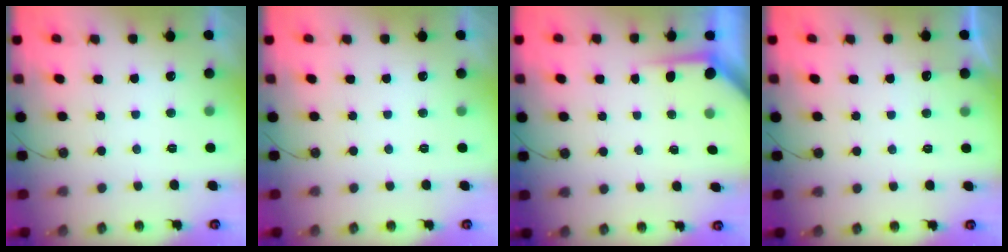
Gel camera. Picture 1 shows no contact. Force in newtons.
{"total": 0.0}
{"total": 3.4, "press": 3.4, "slide": 0.3}
{"total": 2.7, "press": 2.7, "slide": 0.3}